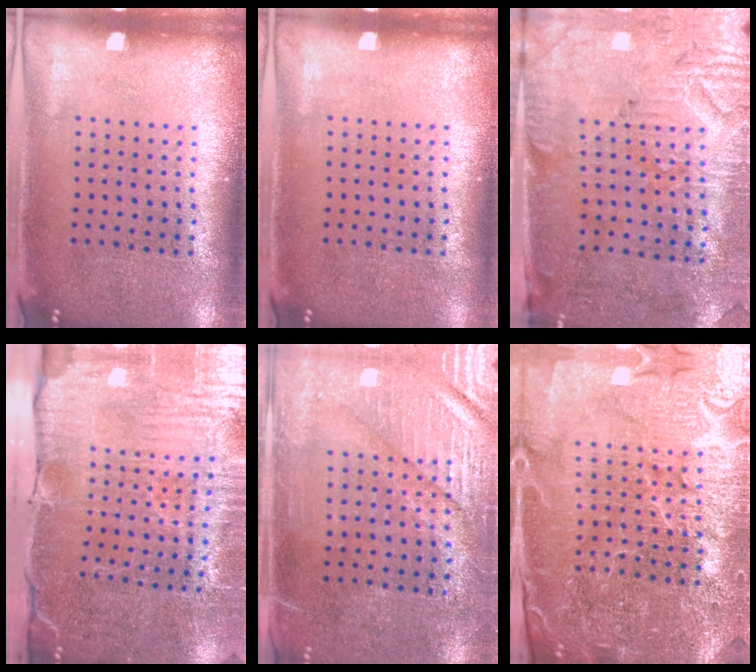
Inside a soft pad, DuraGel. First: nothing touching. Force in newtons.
{"total": 0.0}
{"total": 3.1, "press": 2.6, "slide": 1.5}
{"total": 4.0, "press": 3.9, "slide": 1.0}
{"total": 3.4, "press": 3.0, "slide": 1.7}
{"total": 5.0, "press": 4.7, "slide": 1.7}